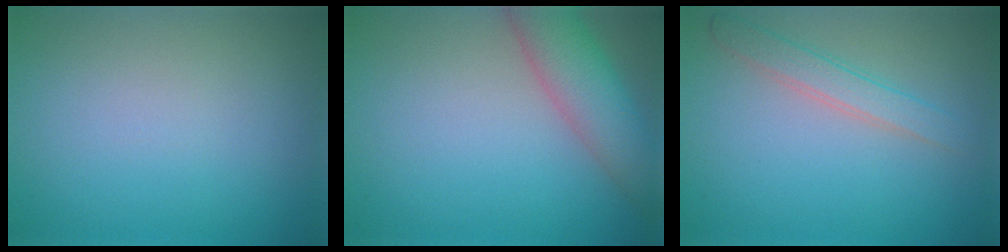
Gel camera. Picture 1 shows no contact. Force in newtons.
{"total": 5.5, "press": 5.5, "slide": 0.4}
{"total": 2.3, "press": 2.3, "slide": 0.1}